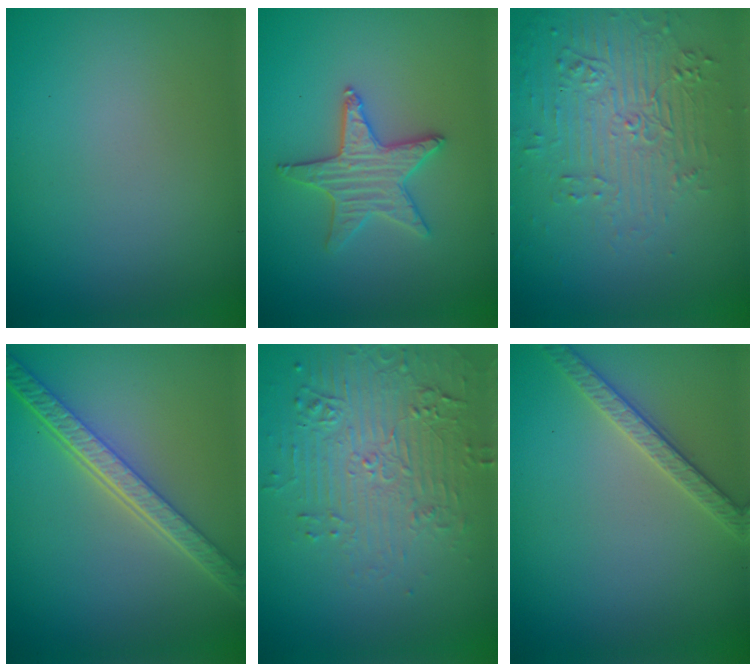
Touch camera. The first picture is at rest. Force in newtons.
{"total": 3.1, "press": 3.1, "slide": 0.5}
{"total": 4.6, "press": 3.2, "slide": 3.2}
{"total": 5.6, "press": 4.2, "slide": 3.7}
{"total": 5.0, "press": 3.5, "slide": 3.5}
{"total": 2.7, "press": 2.6, "slide": 0.6}